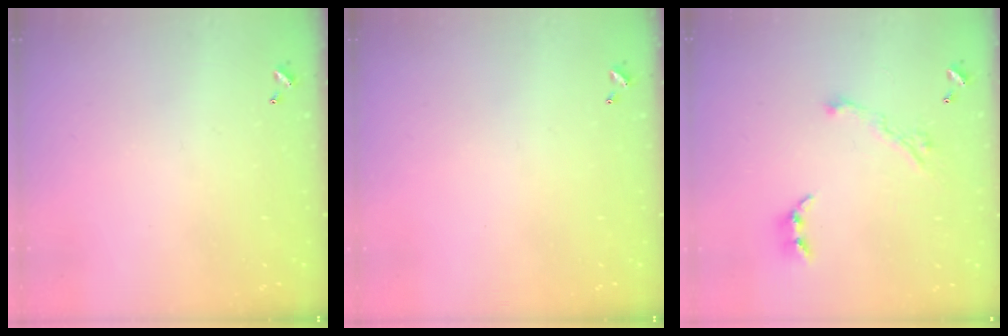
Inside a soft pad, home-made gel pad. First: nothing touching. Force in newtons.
{"total": 0.0}
{"total": 6.8, "press": 6.7, "slide": 1.1}